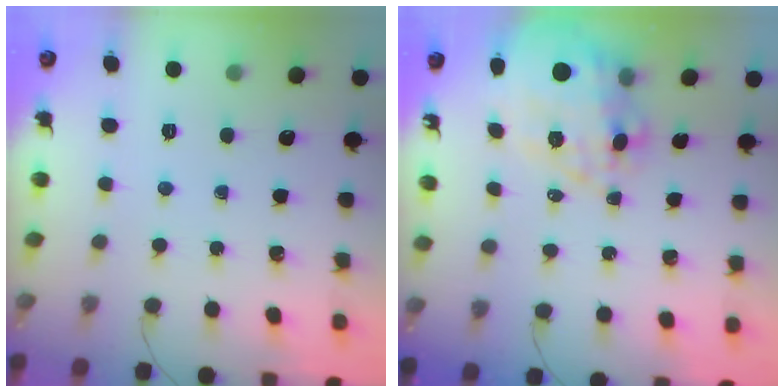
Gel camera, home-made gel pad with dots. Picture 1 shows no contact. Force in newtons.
{"total": 16.1, "press": 15.6, "slide": 4.2}